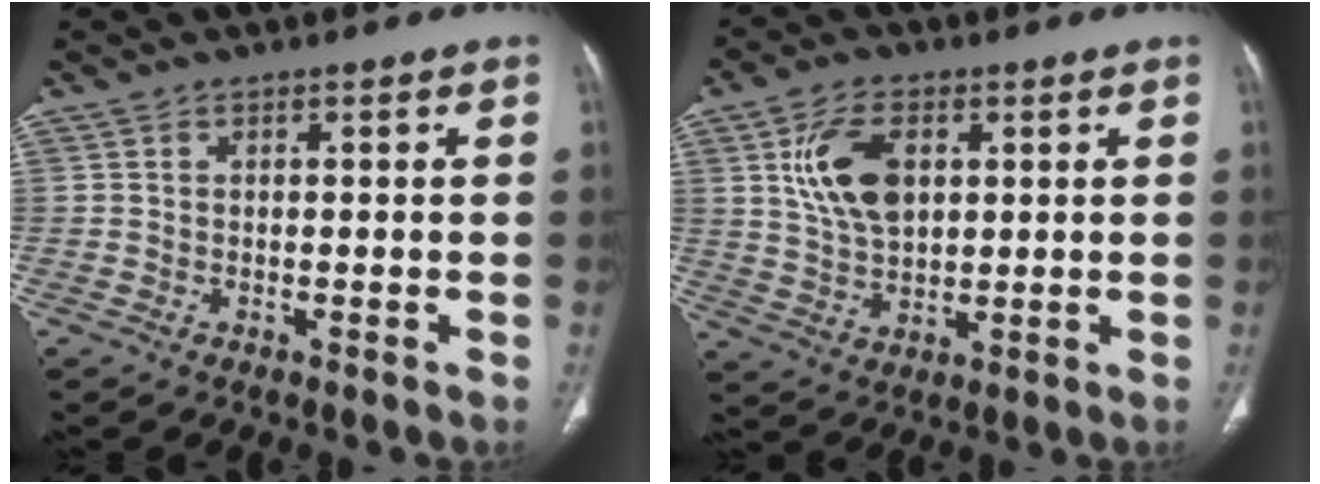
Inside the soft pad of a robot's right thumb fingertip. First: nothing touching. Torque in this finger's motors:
{"motor_torque": [-0.83, 1.51, 0.65, 0.10, 0.31]}